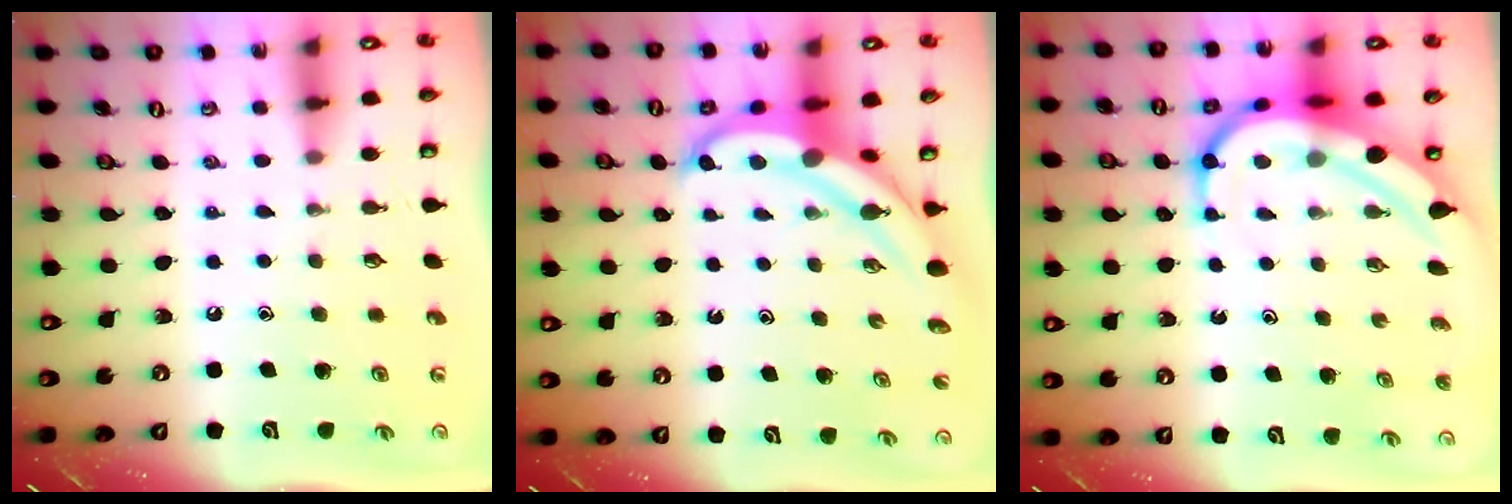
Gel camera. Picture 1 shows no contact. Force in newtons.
{"total": 6.4, "press": 6.3, "slide": 0.8}
{"total": 10.4, "press": 10.4, "slide": 1.0}